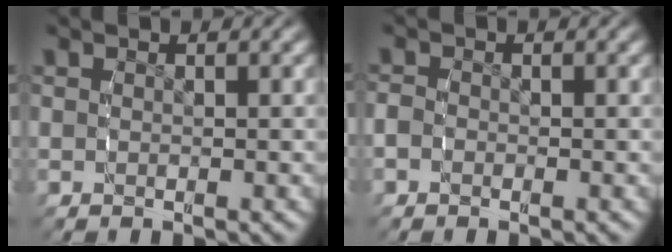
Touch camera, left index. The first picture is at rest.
{"total": 1.3, "force": [-0.6, 1.1, 0.4], "torque": [-0.014, 0.001, -0.017]}